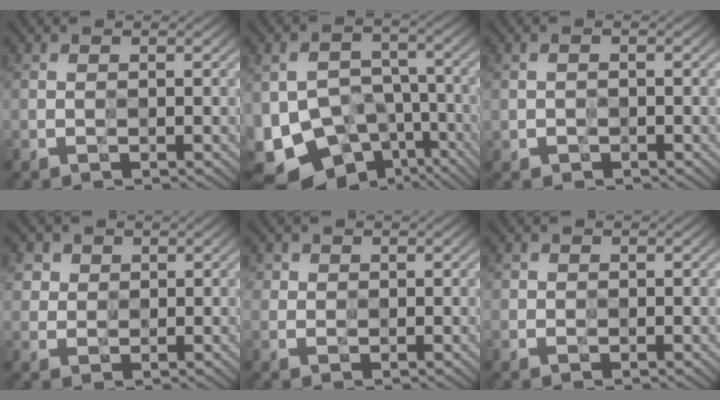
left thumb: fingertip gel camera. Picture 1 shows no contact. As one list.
[{"total": 12.9, "force": [-7.0, 8.8, 6.4], "torque": [-0.149, -0.027, -0.099]}, {"total": 1.0, "force": [-0.5, 0.7, 0.3], "torque": [-0.007, -0.001, -0.011]}, {"total": 3.1, "force": [1.6, 2.5, 0.9], "torque": [-0.035, -0.003, 0.038]}, {"total": 1.6, "force": [0.7, 1.3, 0.2], "torque": [-0.004, -0.003, 0.013]}, {"total": 0.8, "force": [0.1, 0.8, 0.0], "torque": [0.004, -0.002, 0.000]}]